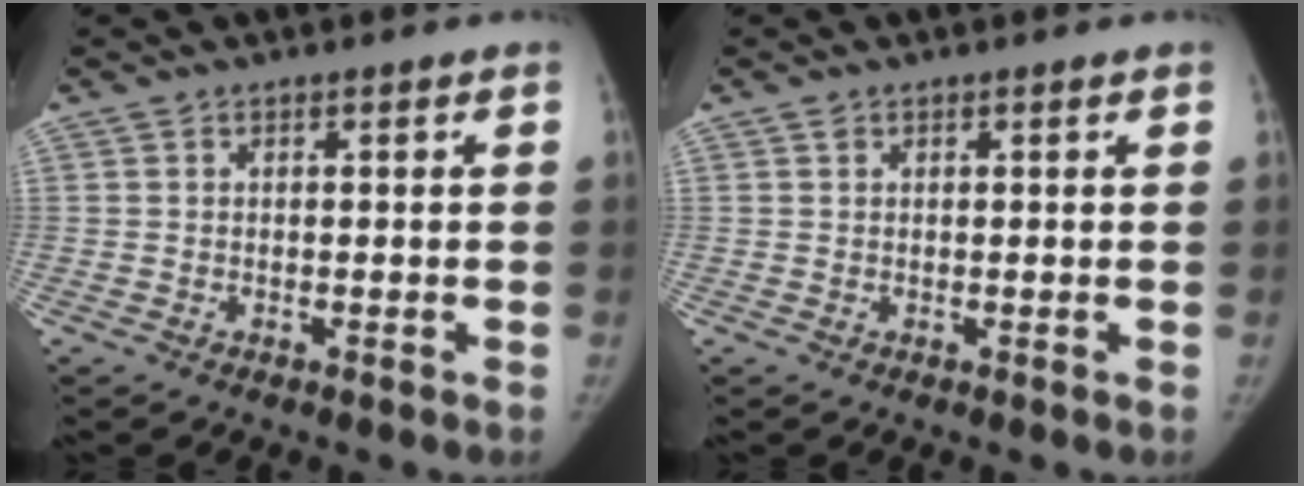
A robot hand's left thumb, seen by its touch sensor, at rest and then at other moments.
{"total": 0.7, "force": [0.5, 0.4, 0.3], "torque": [-0.002, -0.002, 0.007]}